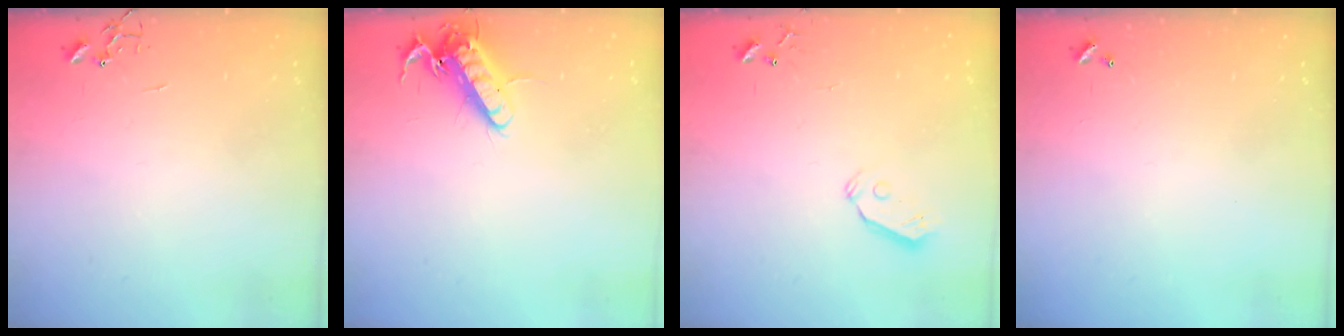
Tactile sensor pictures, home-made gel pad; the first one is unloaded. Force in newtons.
{"total": 13.5, "press": 13.3, "slide": 1.9}
{"total": 6.4, "press": 6.4, "slide": 0.6}
{"total": 0.0}